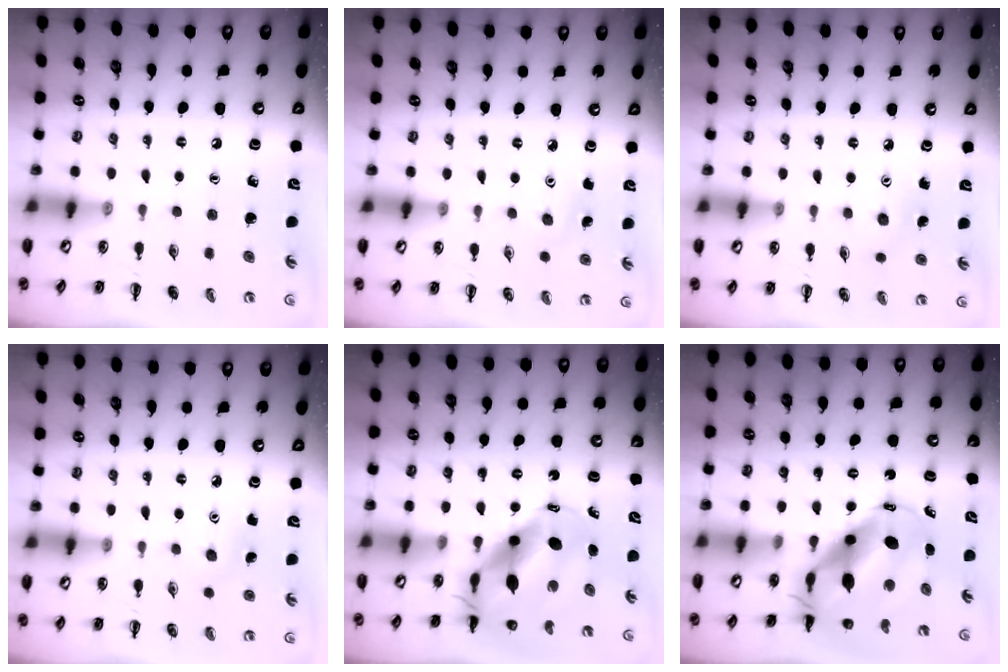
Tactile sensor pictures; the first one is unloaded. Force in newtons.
{"total": 2.9, "press": 2.8, "slide": 0.8}
{"total": 3.6, "press": 3.5, "slide": 0.9}
{"total": 2.8, "press": 2.8, "slide": 0.7}
{"total": 10.8, "press": 10.4, "slide": 3.0}
{"total": 11.0, "press": 10.7, "slide": 2.5}